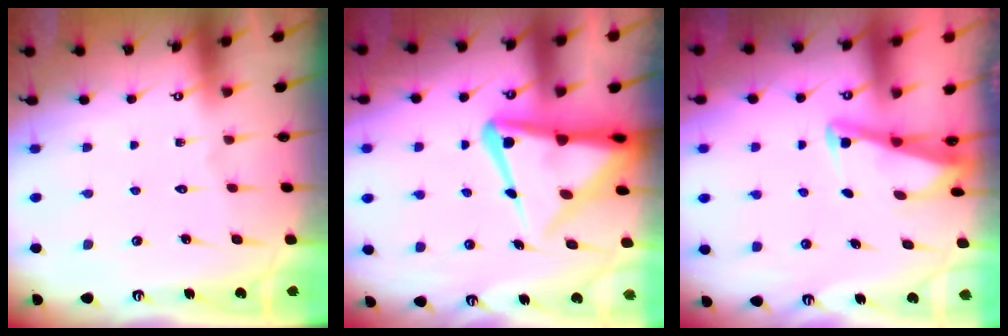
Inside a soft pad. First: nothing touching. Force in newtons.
{"total": 12.7, "press": 12.6, "slide": 1.4}
{"total": 2.8, "press": 2.8, "slide": 0.3}